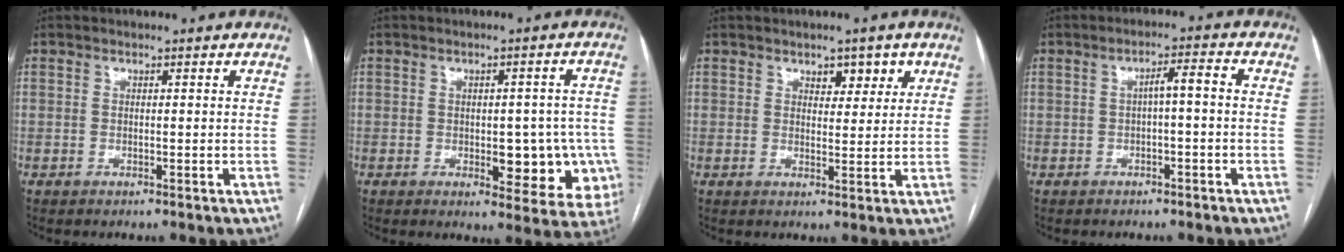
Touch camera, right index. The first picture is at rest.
{"total": 10.5, "force": [-2.4, 4.9, 9.0], "torque": [-0.085, 0.011, -0.020]}
{"total": 3.6, "force": [2.1, 2.1, 2.2], "torque": [-0.022, 0.002, 0.030]}
{"total": 3.3, "force": [-0.2, 0.5, 3.3], "torque": [-0.053, 0.016, -0.002]}